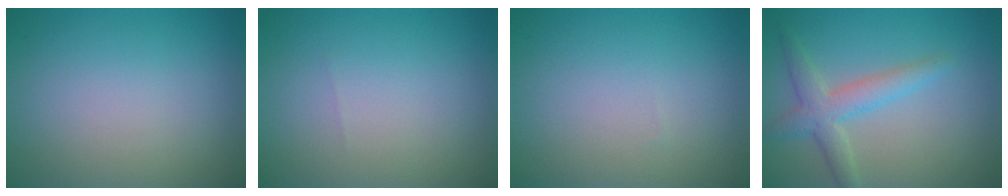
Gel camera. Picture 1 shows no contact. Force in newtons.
{"total": 0.0}
{"total": 0.0}
{"total": 3.5, "press": 3.5, "slide": 0.1}